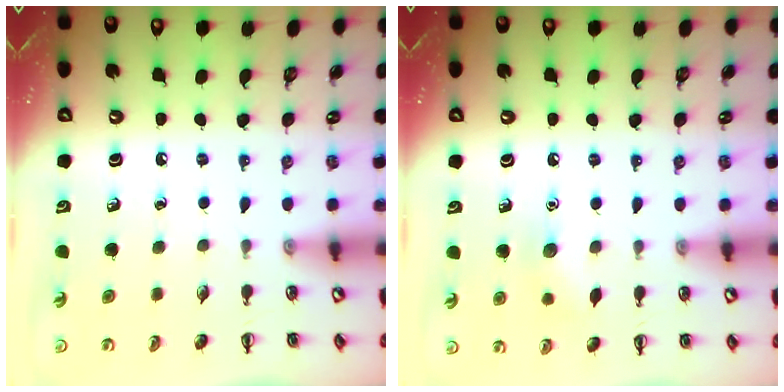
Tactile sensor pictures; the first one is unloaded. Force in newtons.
{"total": 7.6, "press": 7.4, "slide": 2.0}